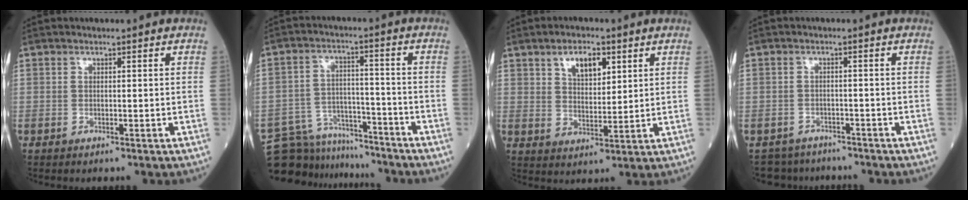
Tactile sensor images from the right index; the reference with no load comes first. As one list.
[{"total": 12.9, "force": [-12.2, 3.8, 1.2], "torque": [-0.026, 0.029, -0.198]}, {"total": 6.0, "force": [3.1, 2.8, 4.3], "torque": [-0.077, 0.004, 0.056]}, {"total": 4.3, "force": [-3.7, 1.9, -1.1], "torque": [0.021, 0.008, -0.064]}]